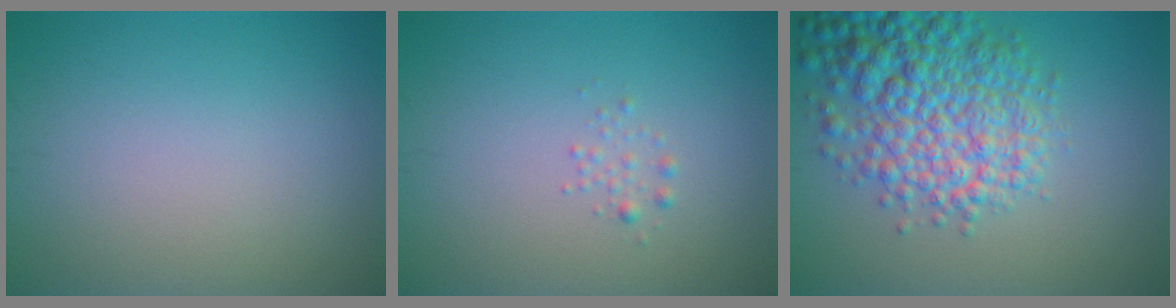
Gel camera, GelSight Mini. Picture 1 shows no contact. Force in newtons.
{"total": 0.8, "press": 0.8, "slide": 0.0}
{"total": 8.1, "press": 8.1, "slide": 0.3}